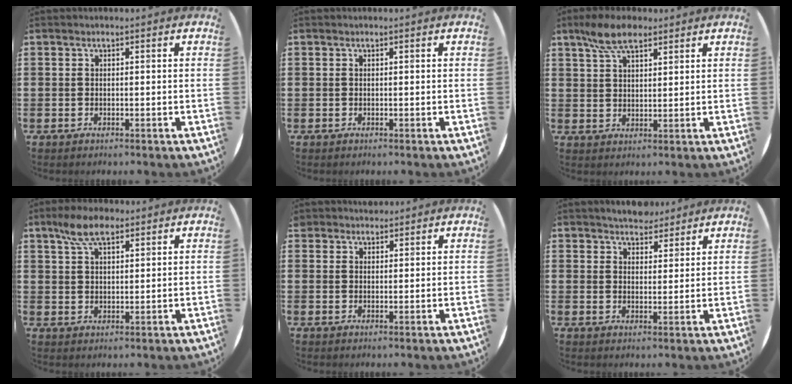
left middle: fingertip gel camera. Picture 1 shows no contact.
{"total": 0.0}
{"total": 6.4, "force": [4.7, 2.6, 3.6], "torque": [-0.074, 0.000, 0.085]}
{"total": 6.0, "force": [4.1, 2.5, 3.6], "torque": [-0.072, -0.002, 0.073]}
{"total": 2.1, "force": [2.0, 0.6, -0.3], "torque": [0.000, 0.001, 0.039]}
{"total": 3.9, "force": [3.7, 1.1, 0.3], "torque": [-0.007, -0.011, 0.069]}